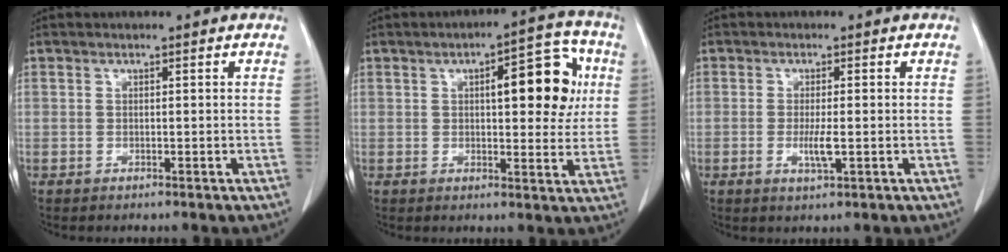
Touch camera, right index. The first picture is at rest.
{"total": 10.8, "force": [2.6, 3.6, 9.9], "torque": [-0.126, 0.025, 0.032]}
{"total": 3.1, "force": [-0.7, 0.4, 3.0], "torque": [-0.062, -0.006, -0.010]}